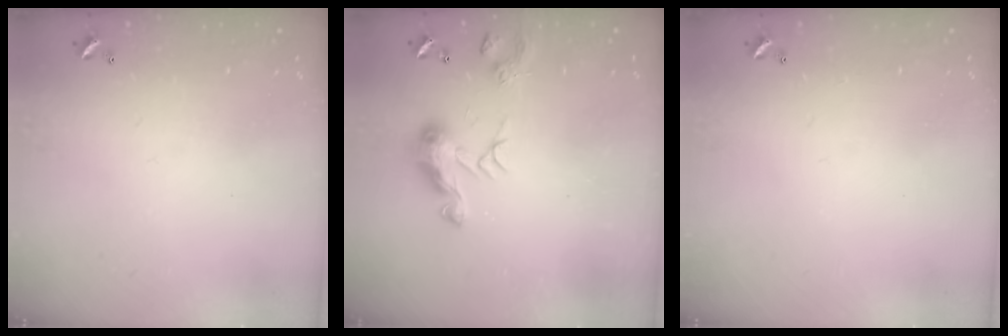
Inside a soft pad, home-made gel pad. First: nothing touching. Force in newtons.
{"total": 7.8, "press": 7.7, "slide": 0.7}
{"total": 0.0}